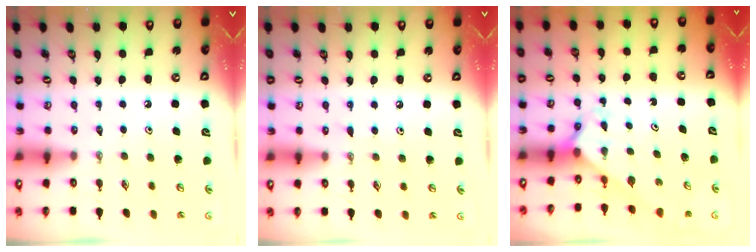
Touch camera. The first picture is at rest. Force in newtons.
{"total": 3.8, "press": 3.8, "slide": 0.5}
{"total": 2.0, "press": 2.0, "slide": 0.2}